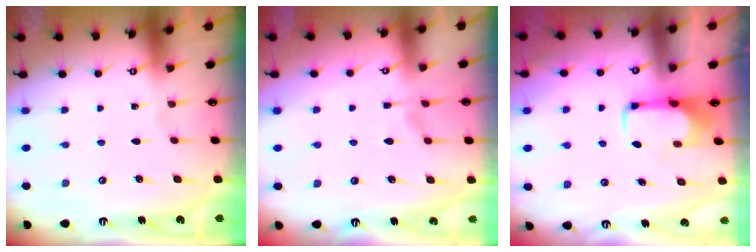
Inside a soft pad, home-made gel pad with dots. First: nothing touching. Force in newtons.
{"total": 1.4, "press": 0.5, "slide": 1.3}
{"total": 2.0, "press": 2.0, "slide": 0.4}